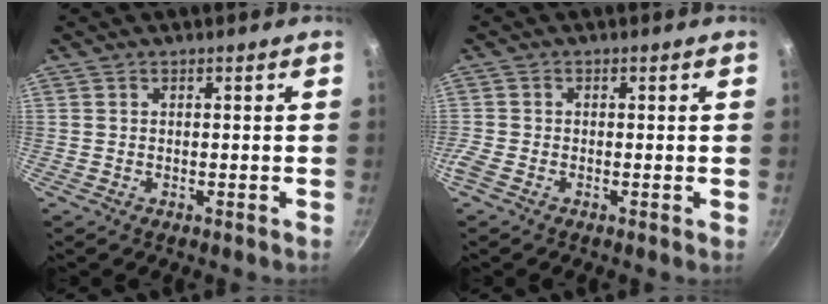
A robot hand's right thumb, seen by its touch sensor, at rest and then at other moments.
{"total": 2.2, "force": [-1.1, 1.0, 1.6], "torque": [-0.045, 0.003, -0.033]}